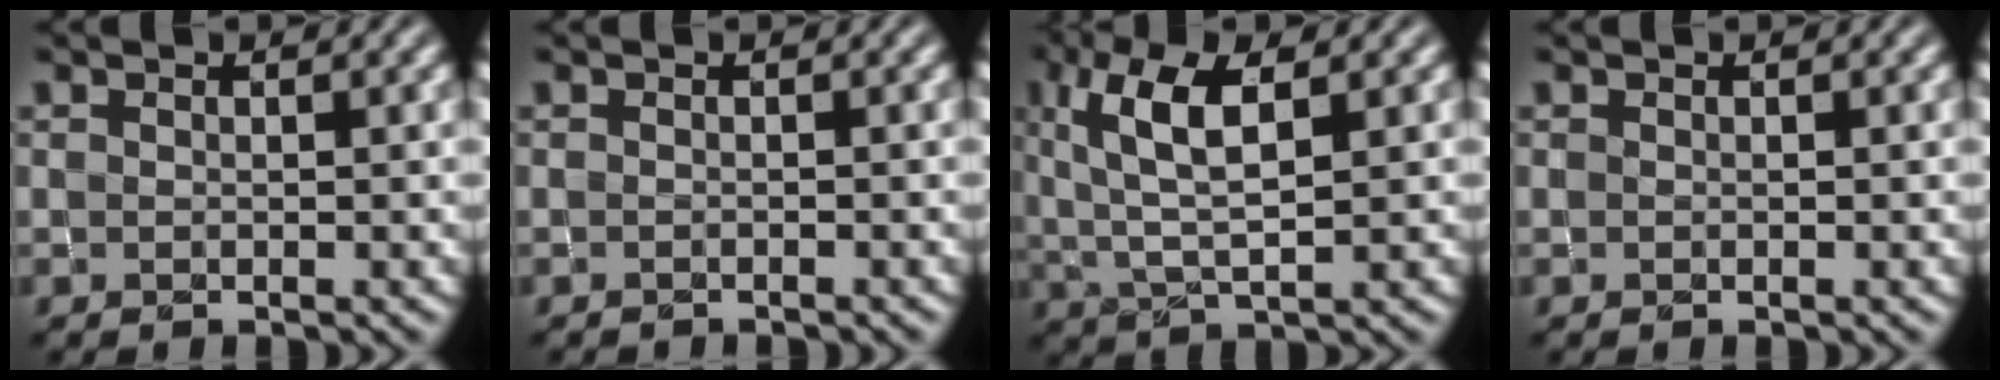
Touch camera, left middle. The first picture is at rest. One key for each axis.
{"total": 0.6, "fx": -0.6, "fy": -0.1, "fz": -0.2, "tx": 0.008, "ty": -0.003, "tz": -0.013}
{"total": 6.2, "fx": 2.3, "fy": 2.3, "fz": 5.4, "tx": -0.109, "ty": 0.009, "tz": 0.042}
{"total": 0.0}